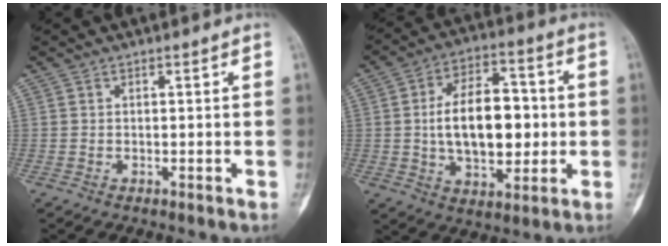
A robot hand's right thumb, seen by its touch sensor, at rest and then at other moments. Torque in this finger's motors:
{"motor_torque": [1.79, 1.90, 0.48, -0.24, 0.40]}